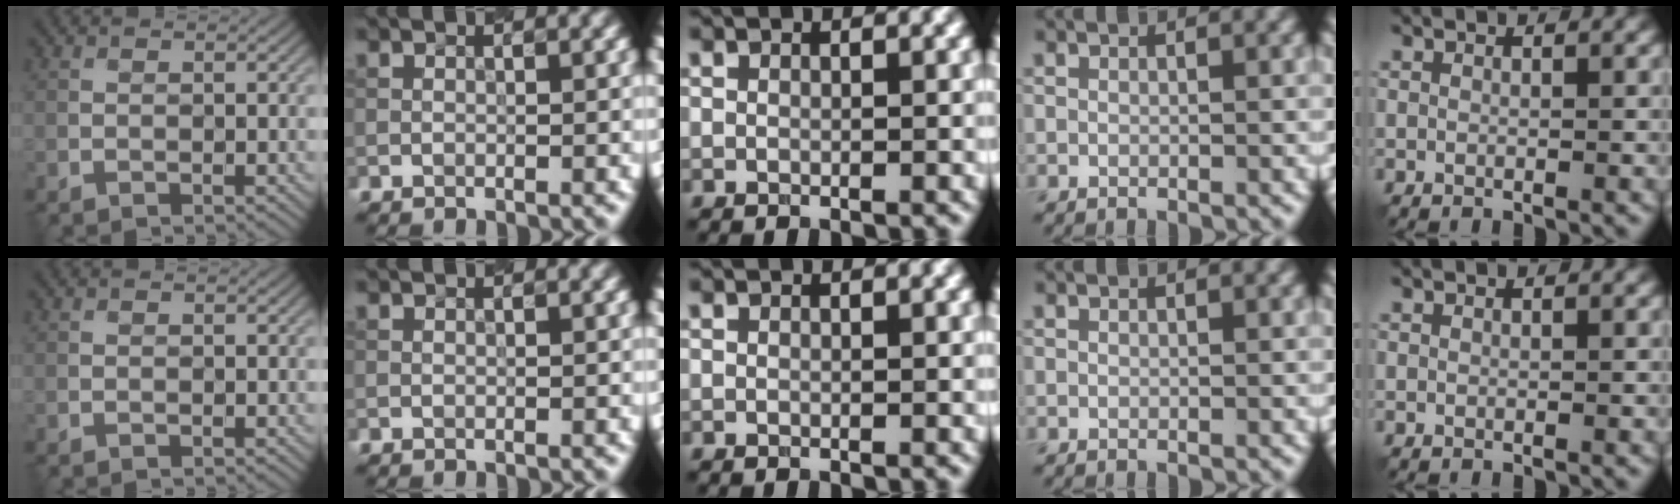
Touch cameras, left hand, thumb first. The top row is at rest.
{}